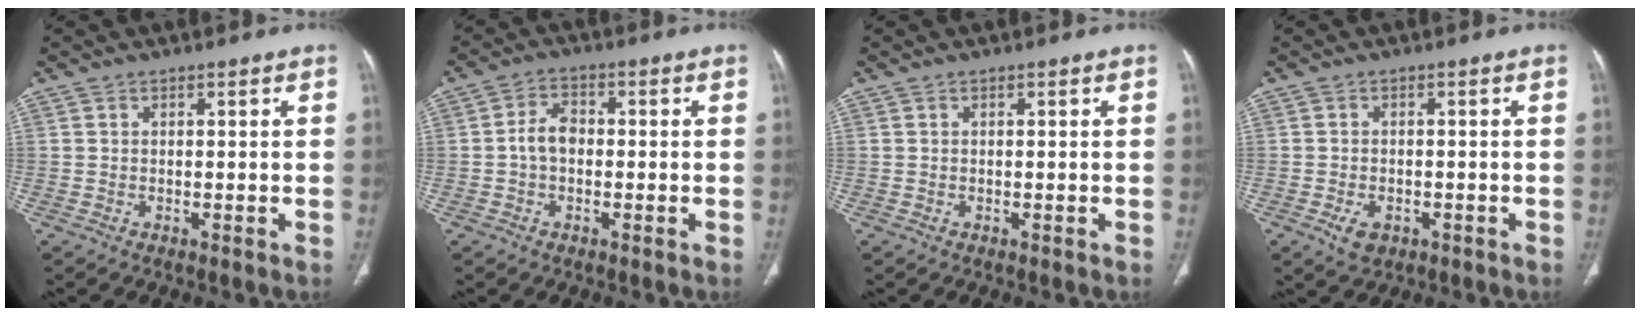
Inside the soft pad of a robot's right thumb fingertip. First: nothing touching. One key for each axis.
{"total": 4.5, "fx": -0.6, "fy": 3.1, "fz": 3.2, "tx": -0.051, "ty": 0.017, "tz": -0.017}
{"total": 0.0}
{"total": 3.7, "fx": -1.6, "fy": 2.5, "fz": 2.2, "tx": -0.034, "ty": 0.004, "tz": -0.019}